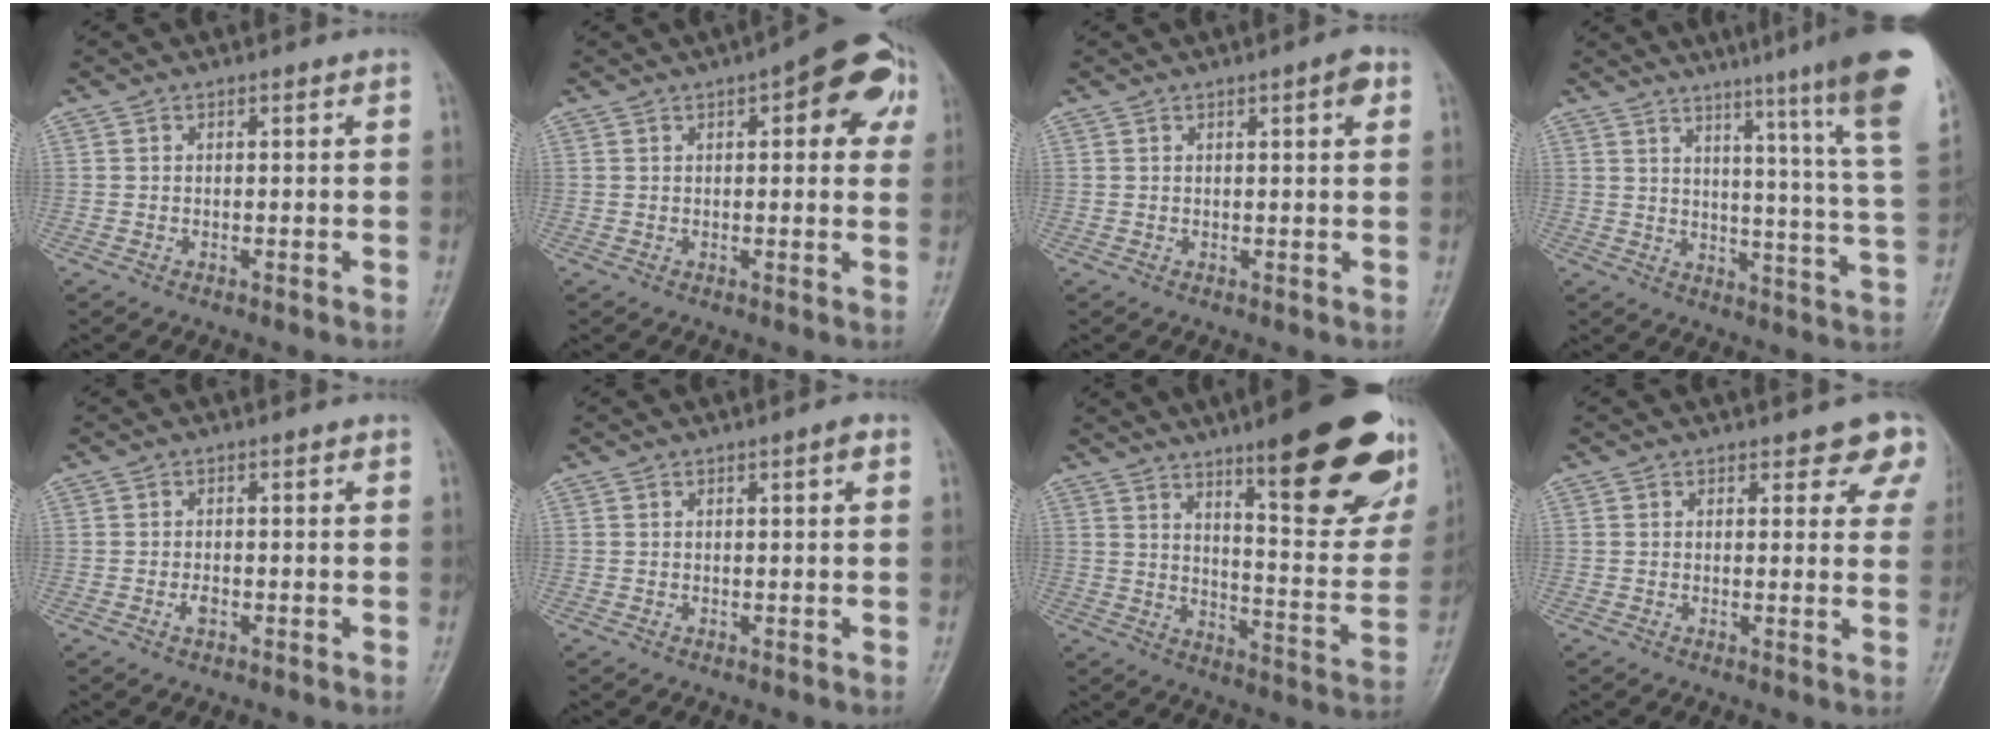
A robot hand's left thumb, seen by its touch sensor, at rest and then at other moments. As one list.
[{"total": 12.5, "force": [4.8, 5.0, 10.4], "torque": [-0.089, 0.008, 0.047]}, {"total": 2.8, "force": [1.2, 0.6, 2.5], "torque": [-0.031, -0.001, 0.015]}, {"total": 21.3, "force": [14.9, 0.1, 15.2], "torque": [-0.181, -0.095, 0.184]}, {"total": 1.5, "force": [-0.5, 0.9, 1.2], "torque": [-0.019, -0.001, -0.011]}, {"total": 1.5, "force": [0.6, 0.2, 1.3], "torque": [-0.022, 0.001, 0.008]}, {"total": 26.0, "force": [15.0, 6.3, 20.4], "torque": [-0.235, -0.072, 0.215]}, {"total": 6.0, "force": [4.5, 2.8, 2.9], "torque": [0.003, -0.021, 0.036]}]